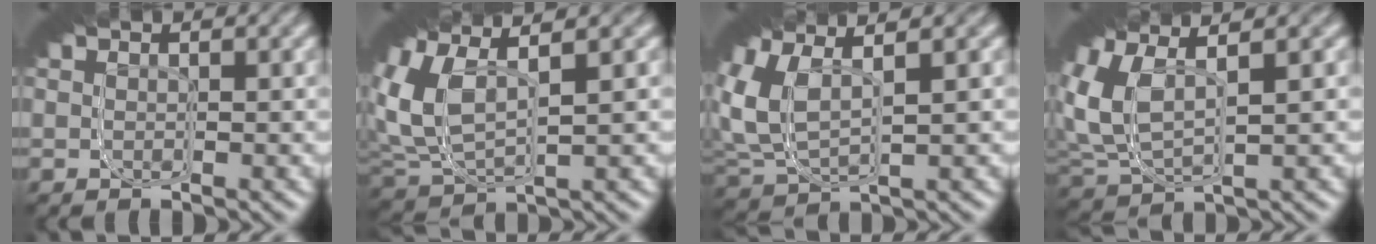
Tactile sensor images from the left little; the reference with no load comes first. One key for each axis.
{"total": 6.9, "fx": 2.4, "fy": 4.1, "fz": 5.0, "tx": -0.104, "ty": 0.020, "tz": 0.021}
{"total": 8.3, "fx": 2.5, "fy": 5.7, "fz": 5.4, "tx": -0.130, "ty": 0.011, "tz": 0.023}
{"total": 7.6, "fx": 2.6, "fy": 5.0, "fz": 5.1, "tx": -0.116, "ty": 0.018, "tz": 0.023}